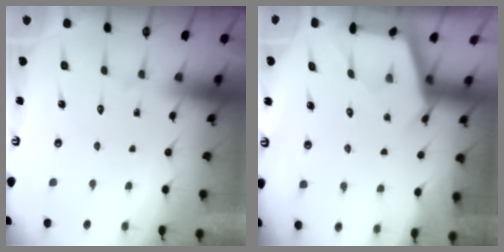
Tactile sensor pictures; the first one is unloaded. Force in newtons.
{"total": 2.7, "press": 2.7, "slide": 0.3}